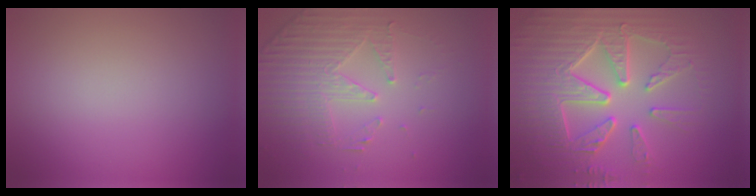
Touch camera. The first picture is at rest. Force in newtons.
{"total": 4.7, "press": 3.5, "slide": 3.2}
{"total": 9.0, "press": 6.6, "slide": 6.1}